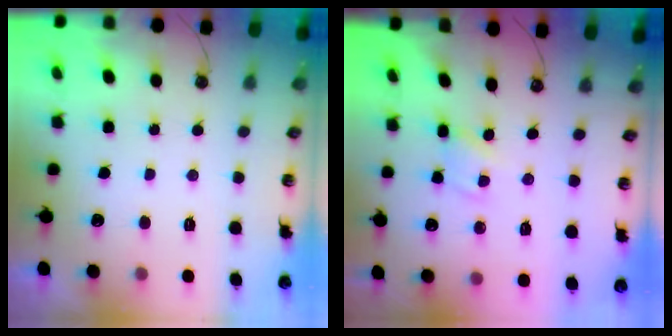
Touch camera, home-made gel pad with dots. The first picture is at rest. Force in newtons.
{"total": 1.1, "press": 1.1, "slide": 0.1}